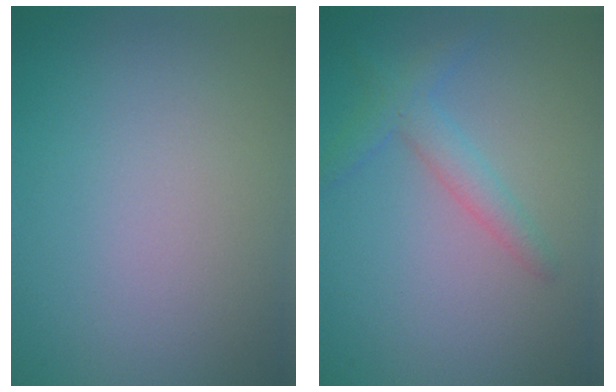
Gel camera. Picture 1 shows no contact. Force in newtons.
{"total": 2.4, "press": 2.4, "slide": 0.1}